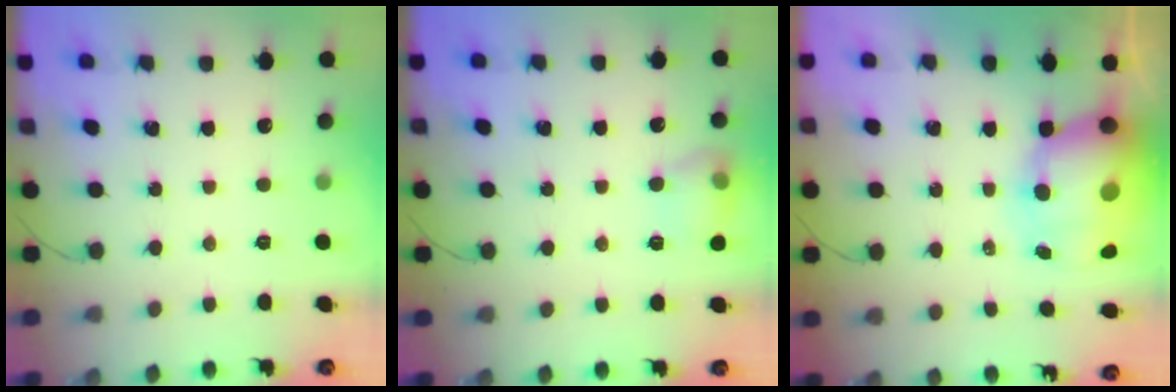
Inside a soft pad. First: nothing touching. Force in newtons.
{"total": 10.2, "press": 10.2, "slide": 0.5}
{"total": 15.1, "press": 14.6, "slide": 3.7}